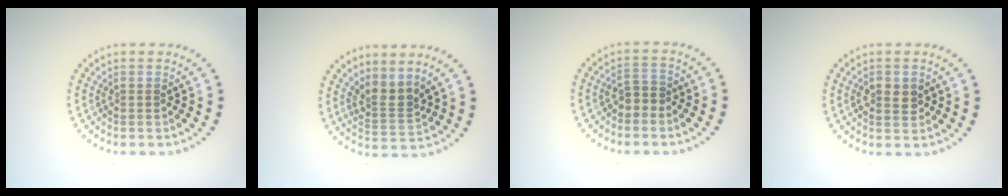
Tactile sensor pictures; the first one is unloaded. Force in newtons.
{"total": 2.5, "press": 1.9, "slide": 1.7}
{"total": 1.9, "press": 1.7, "slide": 0.7}
{"total": 2.1, "press": 2.1, "slide": 0.2}